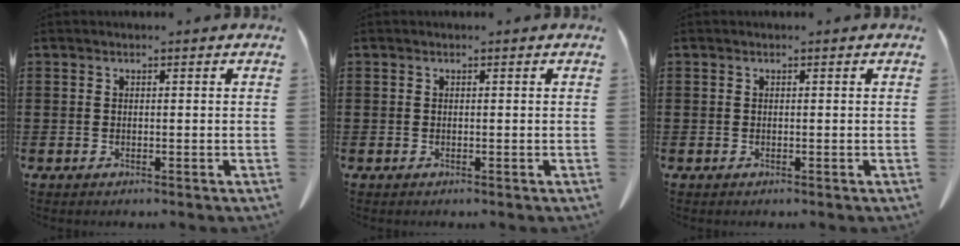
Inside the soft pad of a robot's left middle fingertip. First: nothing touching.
{"total": 0.0}
{"total": 0.0}